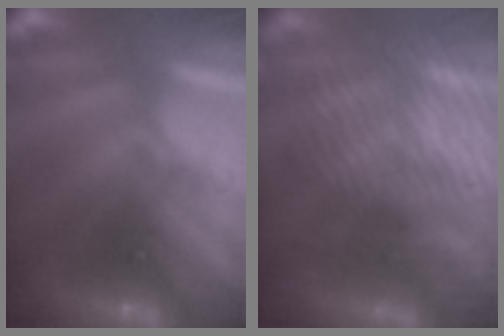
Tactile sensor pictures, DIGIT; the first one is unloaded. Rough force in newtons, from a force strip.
{"total": 8.5}